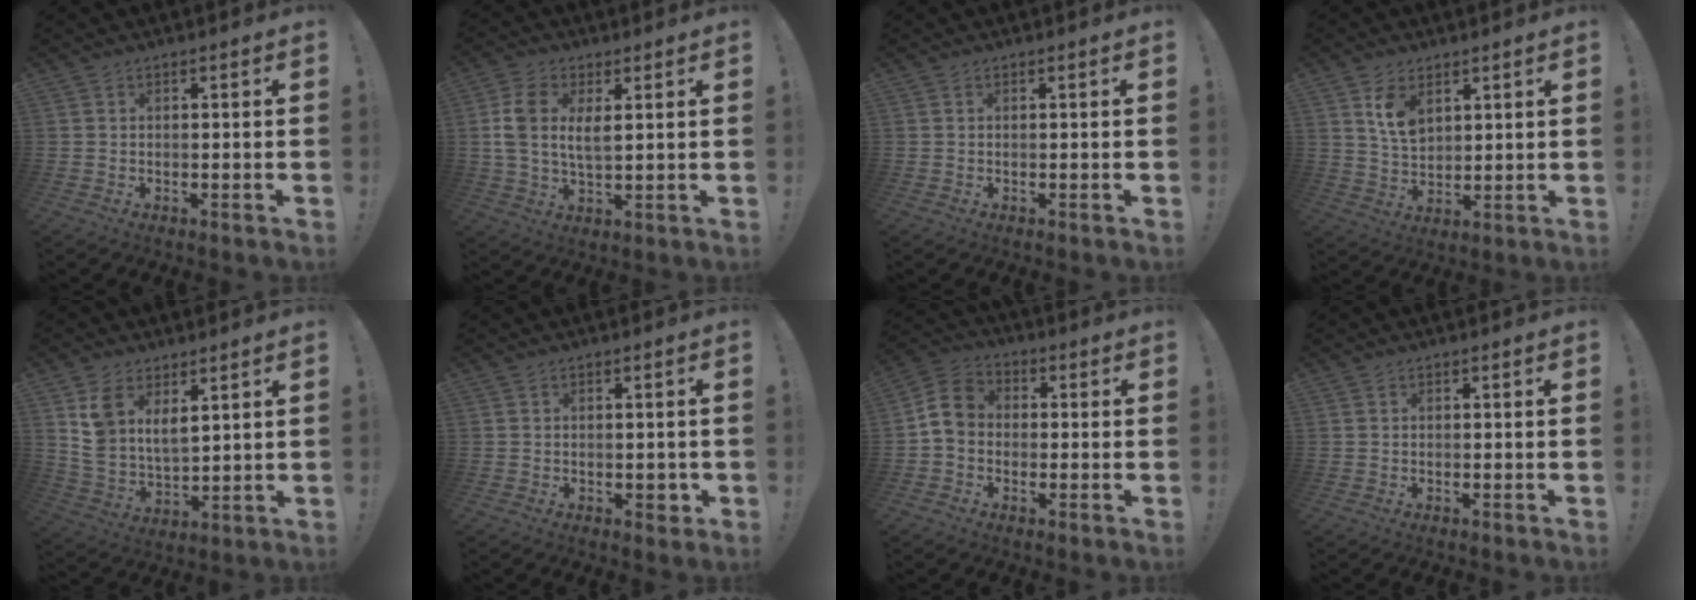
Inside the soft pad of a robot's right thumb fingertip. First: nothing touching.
{"total": 8.8, "force": [2.7, 5.0, 6.7], "torque": [-0.124, -0.006, 0.052]}
{"total": 0.0}
{"total": 8.1, "force": [4.4, 5.1, 4.5], "torque": [-0.075, -0.018, 0.083]}
{"total": 9.9, "force": [6.0, 5.8, 5.5], "torque": [-0.112, -0.038, 0.115]}
{"total": 2.1, "force": [-0.3, 1.4, 1.6], "torque": [-0.015, 0.001, -0.007]}
{"total": 8.3, "force": [0.0, 6.8, 4.9], "torque": [-0.088, 0.023, 0.009]}
{"total": 0.0}